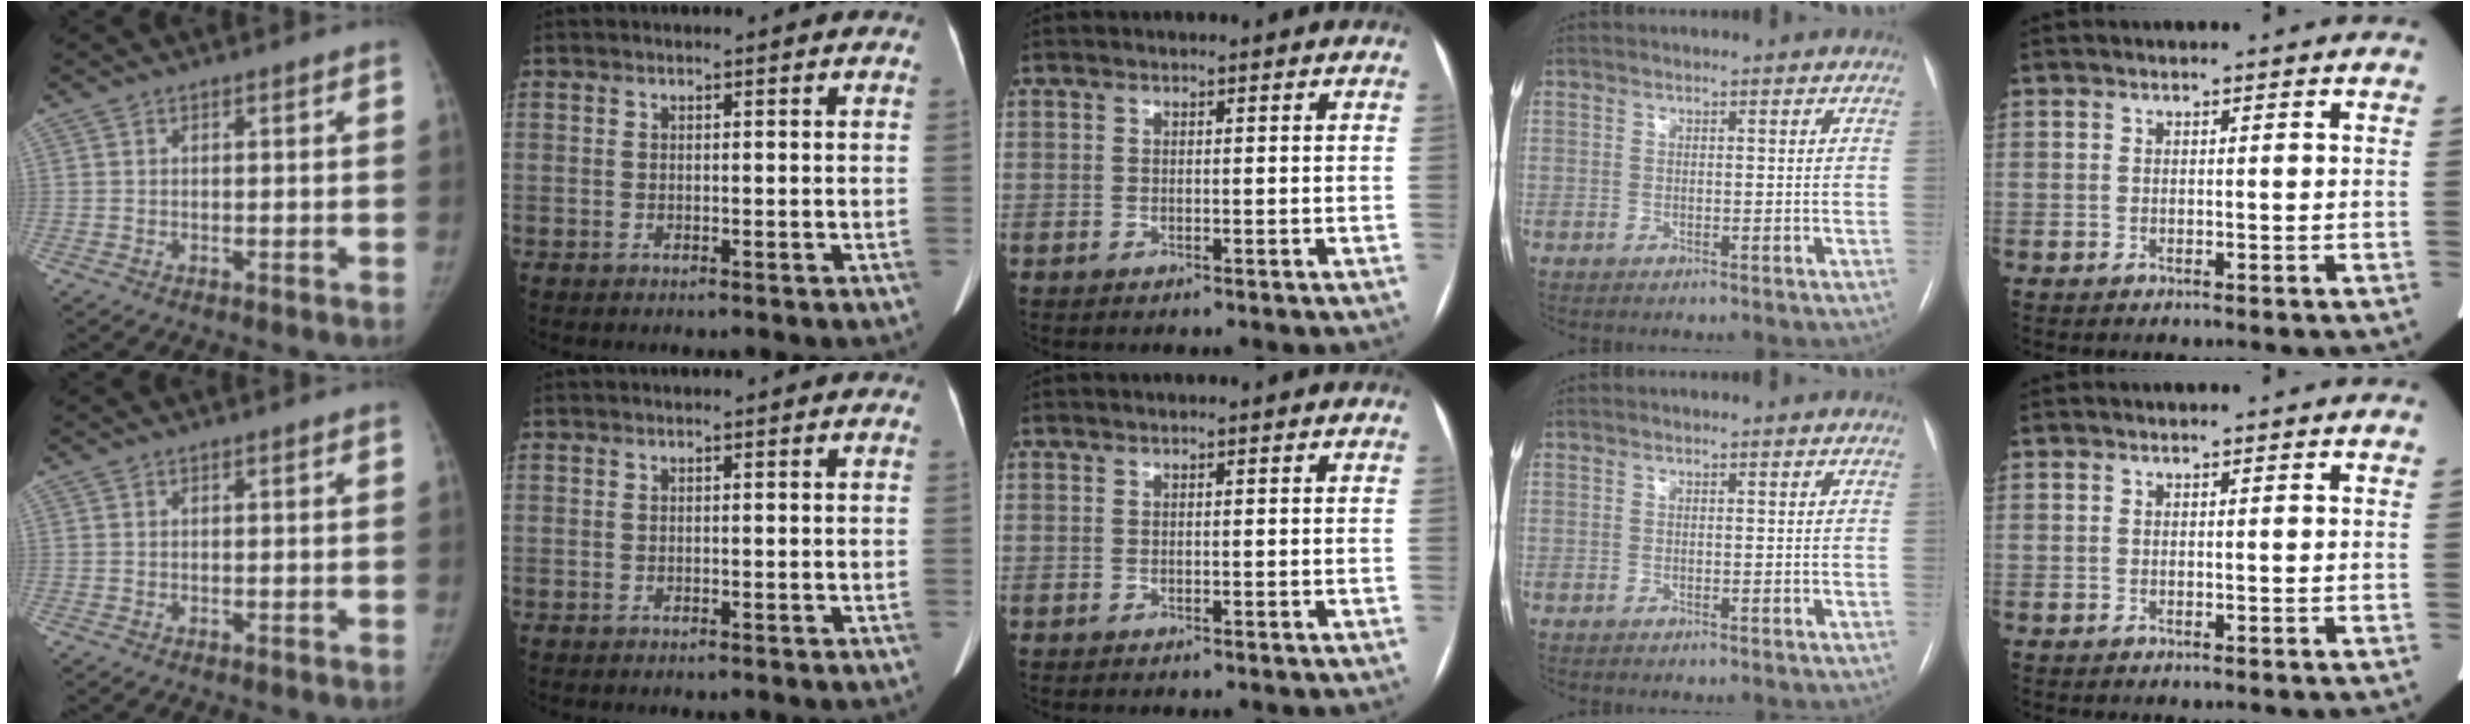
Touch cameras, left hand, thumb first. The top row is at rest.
{}